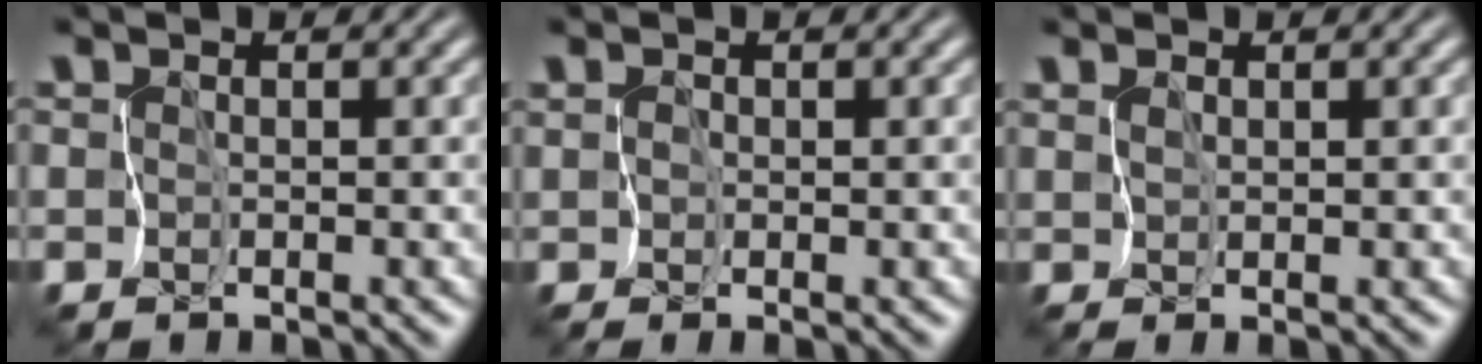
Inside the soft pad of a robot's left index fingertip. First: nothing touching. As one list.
[{"total": 0.7, "force": [0.1, -0.6, -0.2], "torque": [-0.002, 0.000, 0.001]}, {"total": 1.0, "force": [0.4, -0.9, -0.1], "torque": [-0.013, -0.001, 0.008]}]